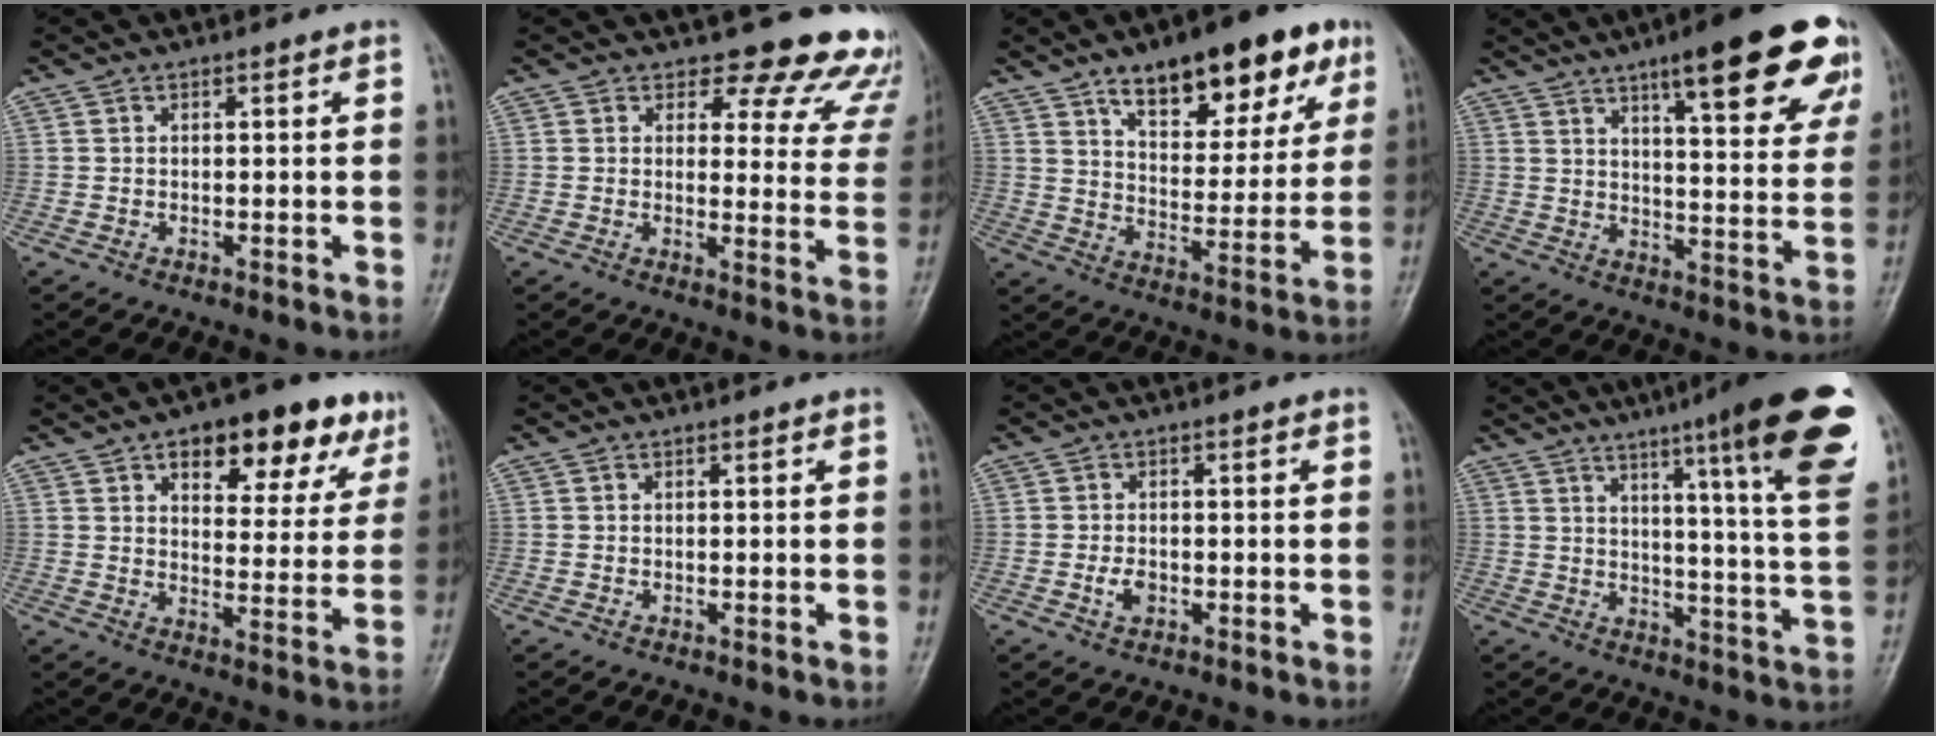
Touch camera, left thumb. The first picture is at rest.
{"total": 15.6, "force": [14.3, 5.8, 2.2], "torque": [0.037, -0.117, 0.127]}
{"total": 19.8, "force": [11.6, 8.5, 13.6], "torque": [-0.145, -0.038, 0.174]}
{"total": 22.7, "force": [13.3, 5.5, 17.5], "torque": [-0.204, -0.040, 0.175]}
{"total": 16.4, "force": [9.5, 7.7, 10.9], "torque": [-0.083, -0.030, 0.127]}
{"total": 0.0}
{"total": 2.6, "force": [-0.8, 1.7, 1.7], "torque": [-0.029, 0.002, -0.015]}
{"total": 22.9, "force": [13.4, 2.2, 18.4], "torque": [-0.230, -0.055, 0.170]}